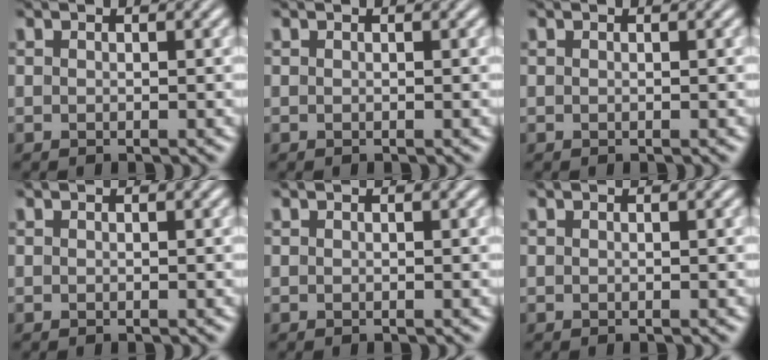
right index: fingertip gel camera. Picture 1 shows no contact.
{"total": 0.0}
{"total": 0.0}
{"total": 0.0}
{"total": 0.0}
{"total": 0.0}